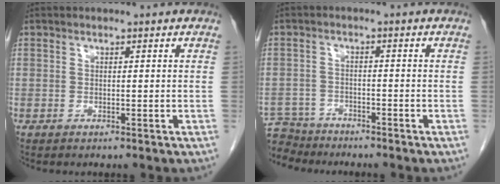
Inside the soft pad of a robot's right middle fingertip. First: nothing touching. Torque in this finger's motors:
{"motor_torque": [0.10, -0.03, 0.05, 0.01]}